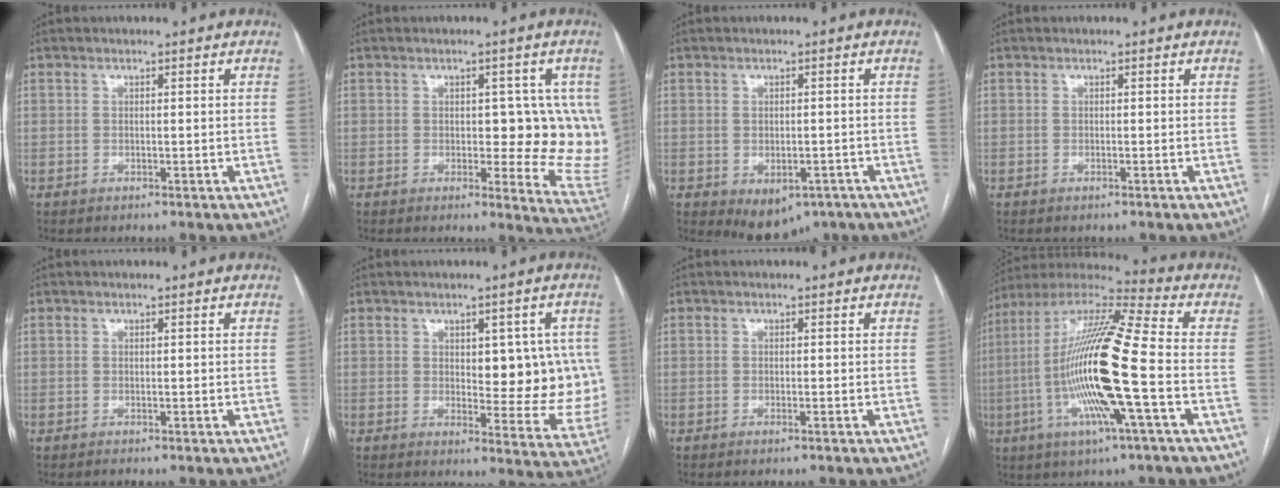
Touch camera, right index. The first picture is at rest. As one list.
[{"total": 10.3, "force": [0.7, 4.4, 9.3], "torque": [-0.095, -0.004, 0.007]}, {"total": 6.8, "force": [-3.7, 4.3, 3.7], "torque": [-0.047, -0.001, -0.046]}, {"total": 0.0}, {"total": 0.0}, {"total": 11.7, "force": [1.3, 4.9, 10.6], "torque": [-0.114, 0.003, 0.024]}, {"total": 0.7, "force": [-0.5, -0.1, 0.5], "torque": [-0.009, 0.000, -0.007]}, {"total": 19.9, "force": [-3.7, 0.8, 19.5], "torque": [-0.388, -0.006, -0.079]}]